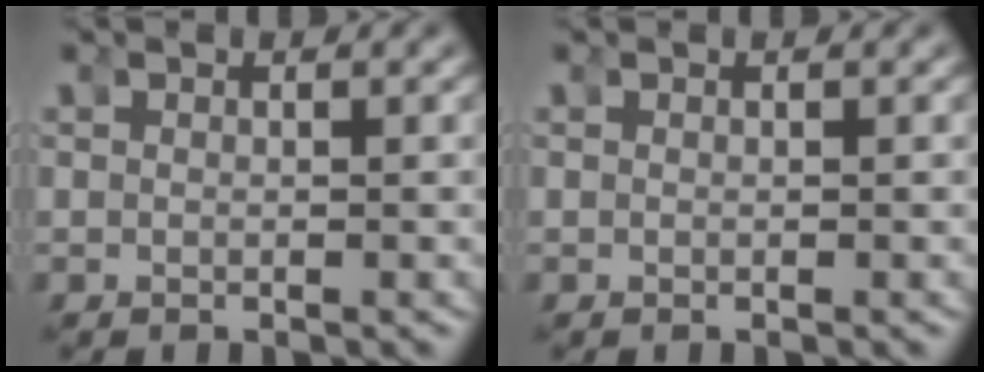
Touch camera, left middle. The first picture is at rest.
{"total": 0.0}